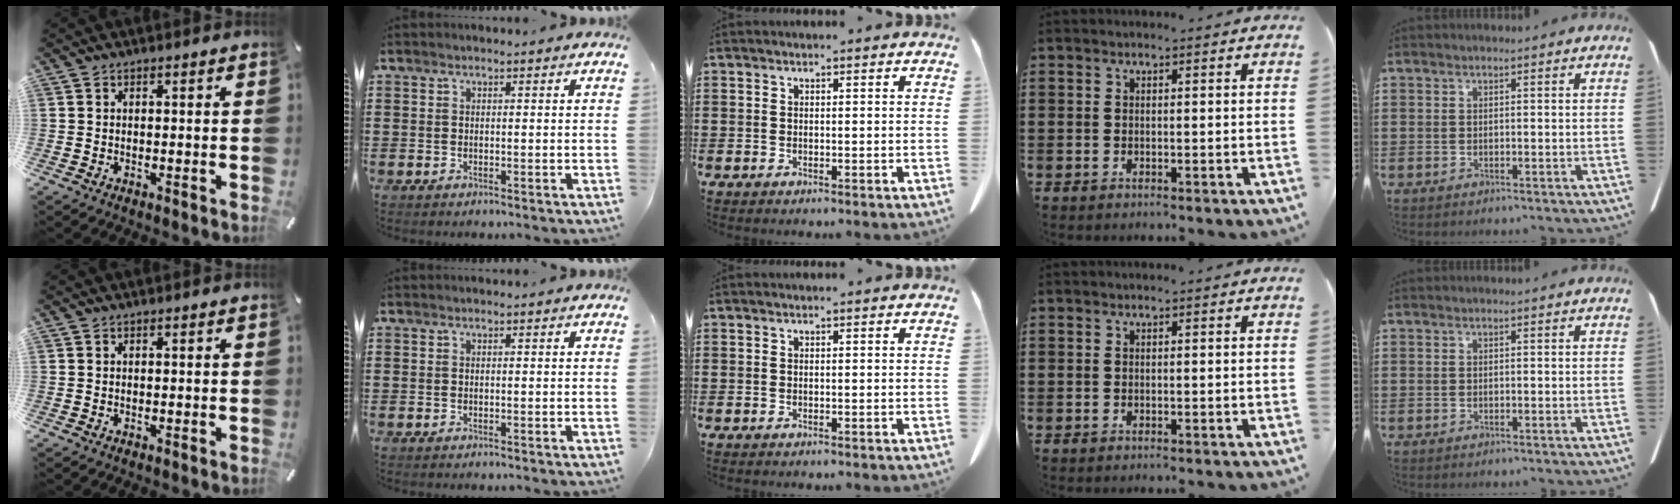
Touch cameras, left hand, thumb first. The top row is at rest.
{}